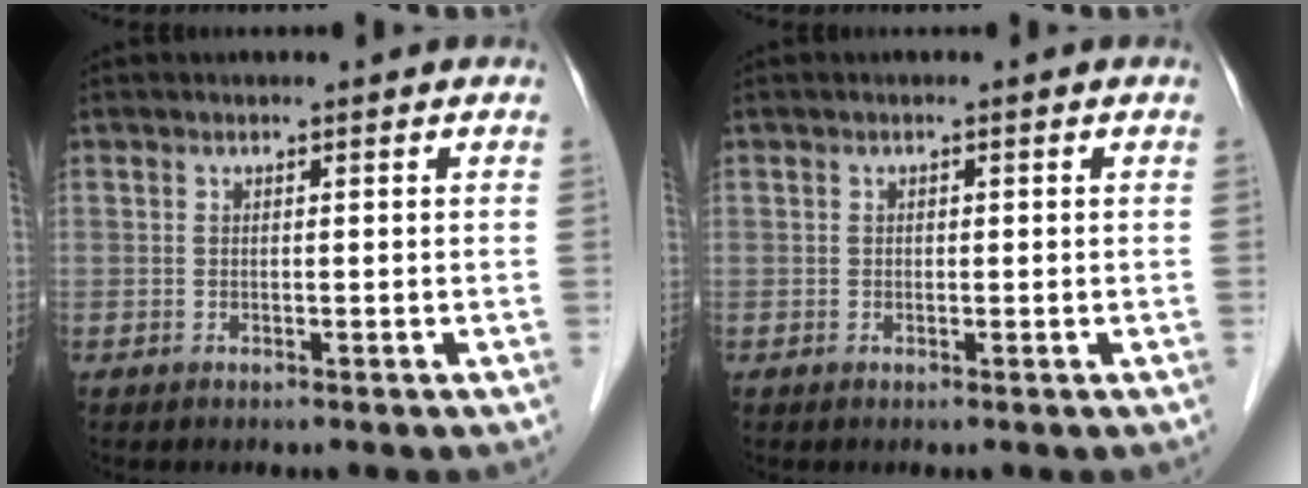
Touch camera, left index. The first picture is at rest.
{"total": 0.5, "force": [0.0, 0.5, 0.3], "torque": [-0.004, 0.004, -0.001]}